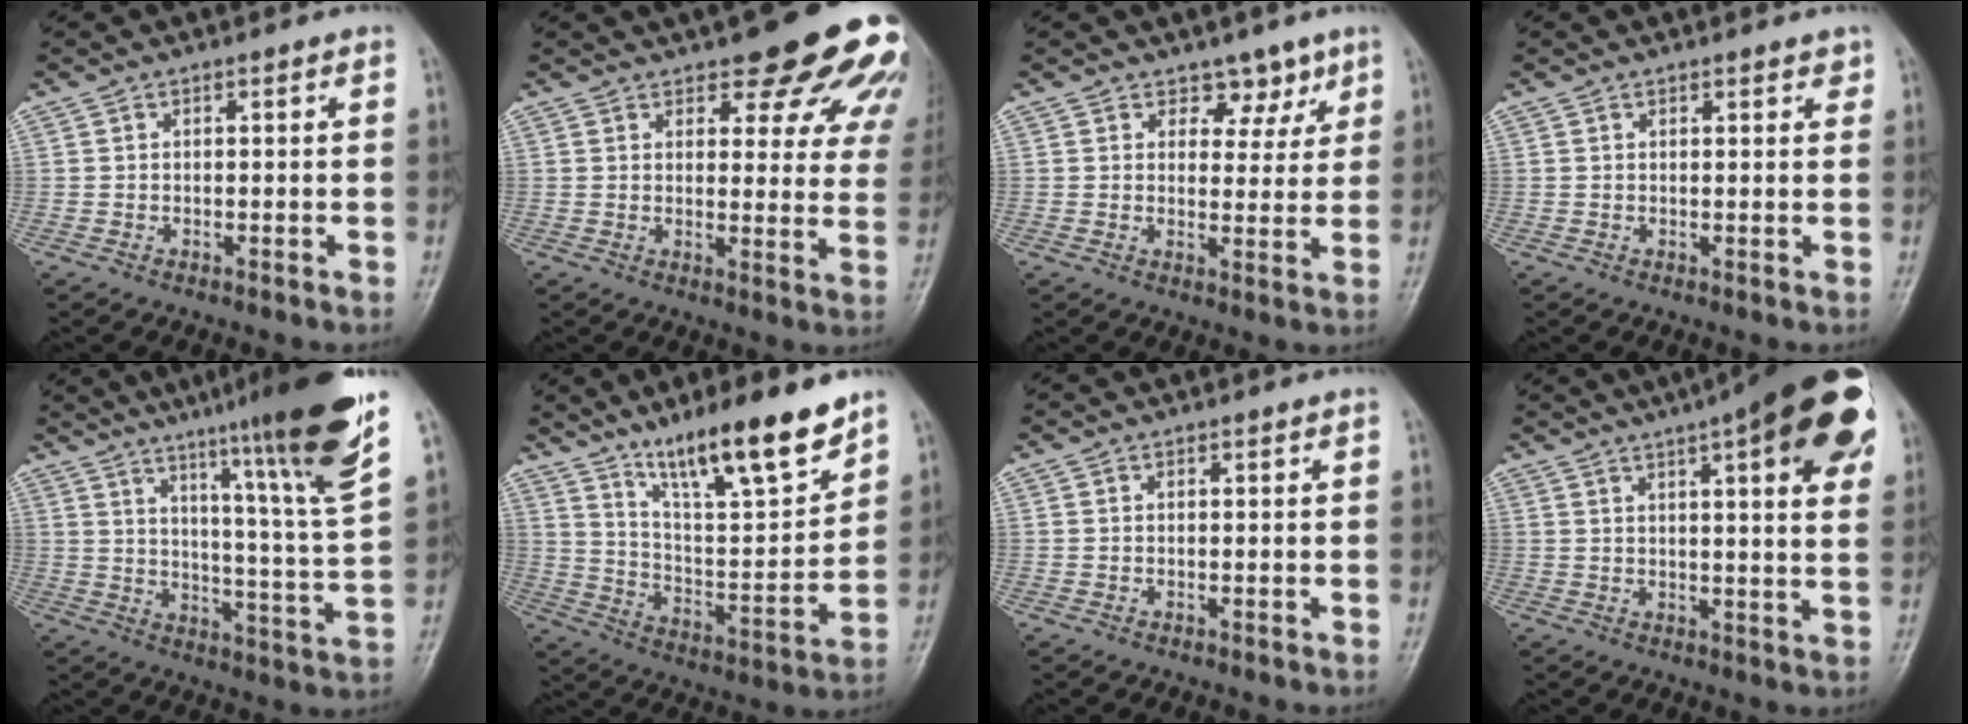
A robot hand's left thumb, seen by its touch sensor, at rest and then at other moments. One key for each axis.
{"total": 17.7, "fx": 11.7, "fy": 6.4, "fz": 11.6, "tx": -0.099, "ty": -0.050, "tz": 0.131}
{"total": 4.9, "fx": 3.4, "fy": 3.1, "fz": 1.7, "tx": 0.013, "ty": -0.021, "tz": 0.048}
{"total": 1.8, "fx": 1.3, "fy": 0.7, "fz": 0.9, "tx": -0.003, "ty": -0.005, "tz": 0.014}
{"total": 20.4, "fx": 13.9, "fy": 0.2, "fz": 15.0, "tx": -0.202, "ty": -0.076, "tz": 0.195}
{"total": 18.1, "fx": 13.0, "fy": 3.4, "fz": 12.1, "tx": -0.172, "ty": -0.078, "tz": 0.228}
{"total": 0.0}
{"total": 22.3, "fx": 11.0, "fy": 5.7, "fz": 18.6, "tx": -0.241, "ty": -0.004, "tz": 0.139}